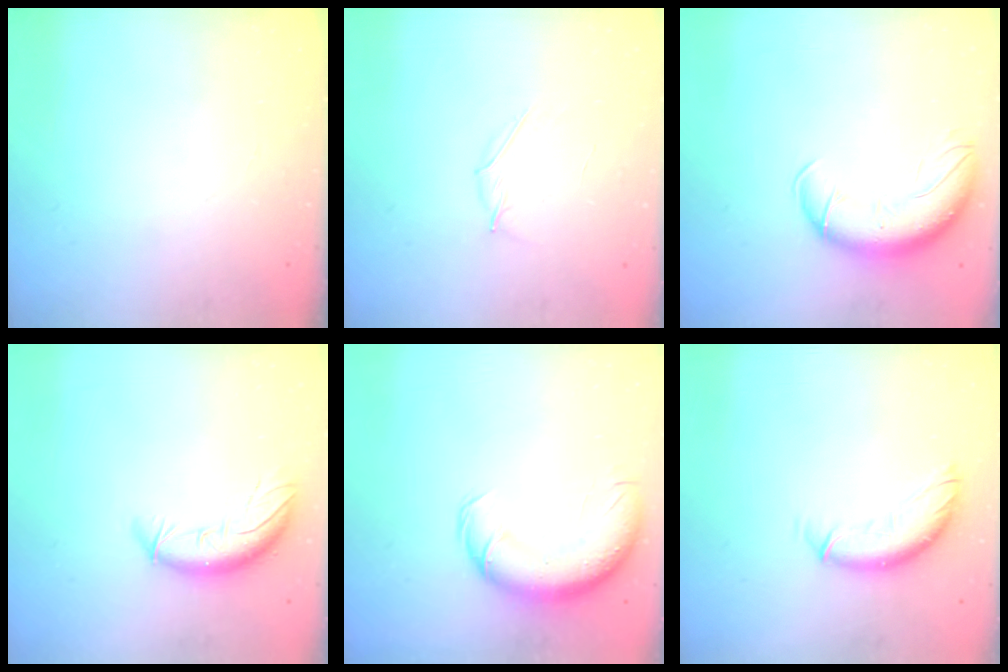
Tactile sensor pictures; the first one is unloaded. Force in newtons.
{"total": 2.9, "press": 2.8, "slide": 0.9}
{"total": 13.7, "press": 13.2, "slide": 3.6}
{"total": 10.8, "press": 10.4, "slide": 3.1}
{"total": 12.5, "press": 12.1, "slide": 3.0}
{"total": 11.2, "press": 11.1, "slide": 1.7}